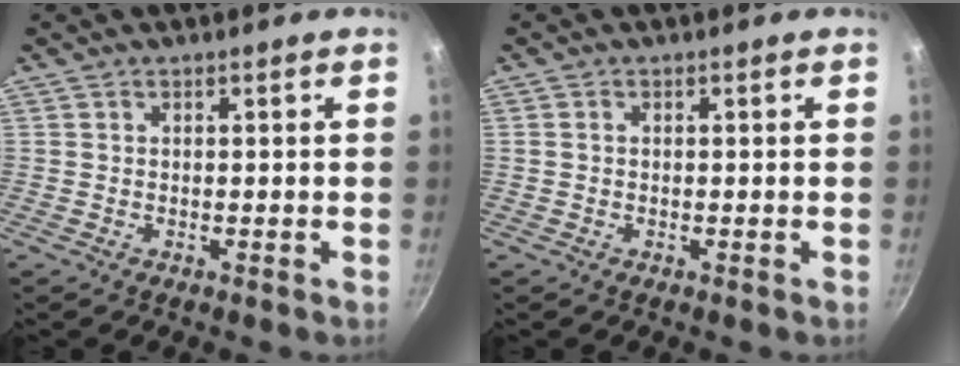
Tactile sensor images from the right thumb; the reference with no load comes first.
{"total": 0.6, "force": [0.0, 0.5, 0.3], "torque": [-0.005, 0.004, -0.001]}